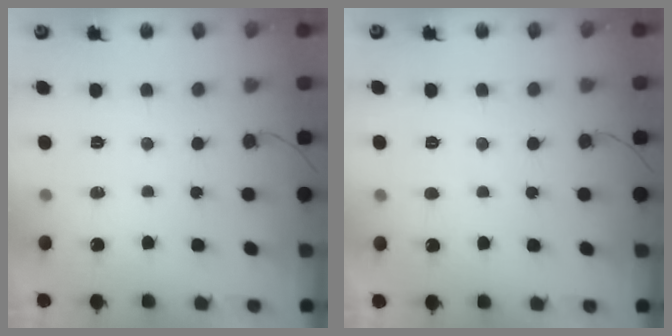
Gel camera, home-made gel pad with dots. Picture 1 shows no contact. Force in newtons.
{"total": 1.3, "press": 1.3, "slide": 0.1}